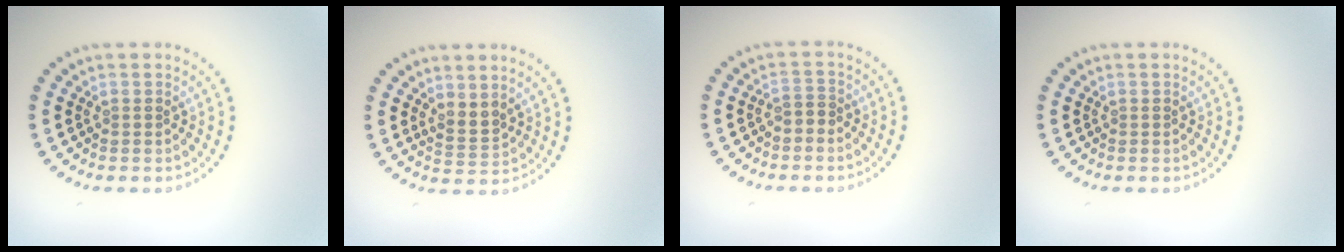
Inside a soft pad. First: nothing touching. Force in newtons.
{"total": 1.9, "press": 1.3, "slide": 1.4}
{"total": 1.2, "press": 1.0, "slide": 0.6}
{"total": 0.0}